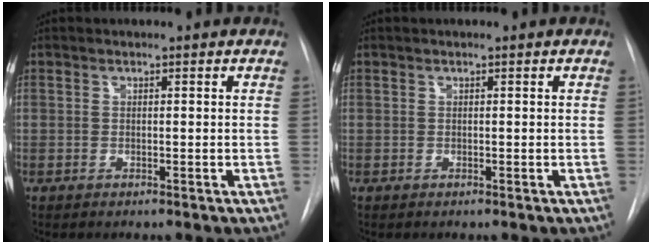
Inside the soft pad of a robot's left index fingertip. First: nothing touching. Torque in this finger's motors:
{"motor_torque": [0.24, 0.06, 0.01, 0.00]}